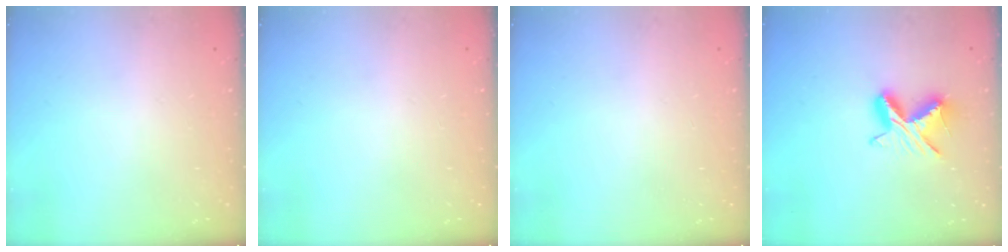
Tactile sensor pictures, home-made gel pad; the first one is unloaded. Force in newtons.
{"total": 0.0}
{"total": 0.0}
{"total": 8.5, "press": 8.5, "slide": 0.4}